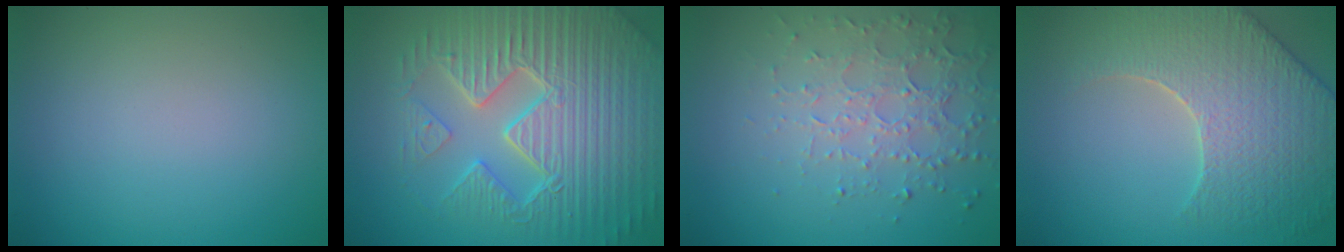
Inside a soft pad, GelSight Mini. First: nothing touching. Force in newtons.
{"total": 9.7, "press": 6.9, "slide": 6.8}
{"total": 3.9, "press": 3.0, "slide": 2.5}
{"total": 6.8, "press": 5.8, "slide": 3.6}